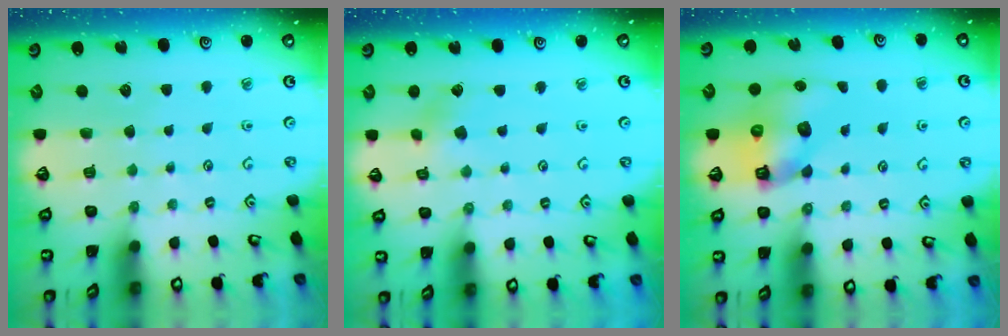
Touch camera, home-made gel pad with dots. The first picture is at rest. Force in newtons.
{"total": 3.1, "press": 3.0, "slide": 0.4}
{"total": 10.3, "press": 10.3, "slide": 0.9}